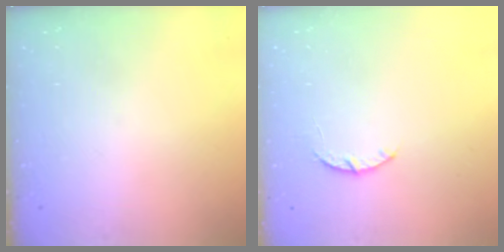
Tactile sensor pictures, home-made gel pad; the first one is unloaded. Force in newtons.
{"total": 3.0, "press": 2.9, "slide": 0.5}